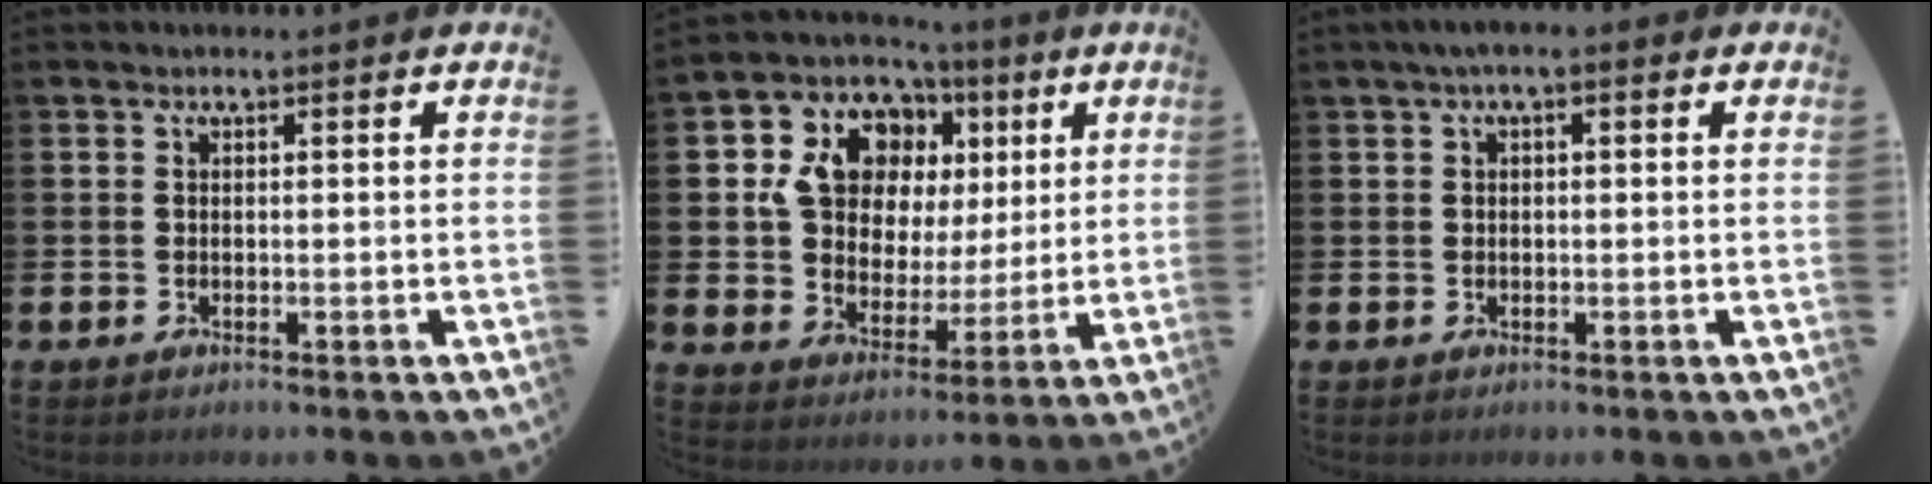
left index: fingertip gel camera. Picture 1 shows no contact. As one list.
[{"total": 10.6, "force": [5.6, 7.7, 4.6], "torque": [-0.137, -0.019, 0.106]}, {"total": 1.9, "force": [0.9, 0.9, 1.4], "torque": [-0.025, 0.010, 0.013]}]